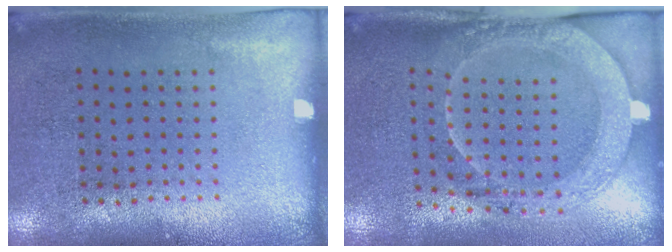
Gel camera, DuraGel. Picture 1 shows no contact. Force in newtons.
{"total": 2.1, "press": 2.1, "slide": 0.4}